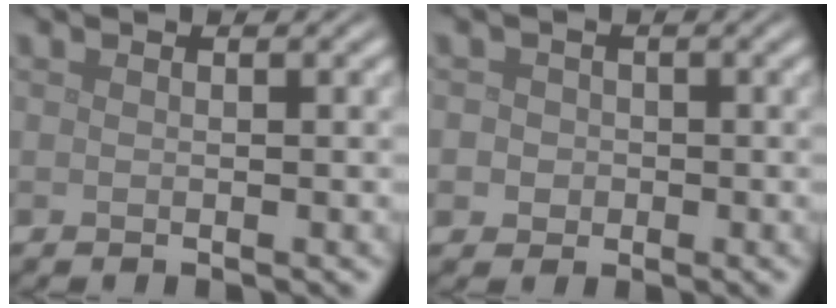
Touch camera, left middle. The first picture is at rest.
{"total": 2.6, "force": [-0.5, 2.4, 0.7], "torque": [0.005, 0.010, -0.027]}